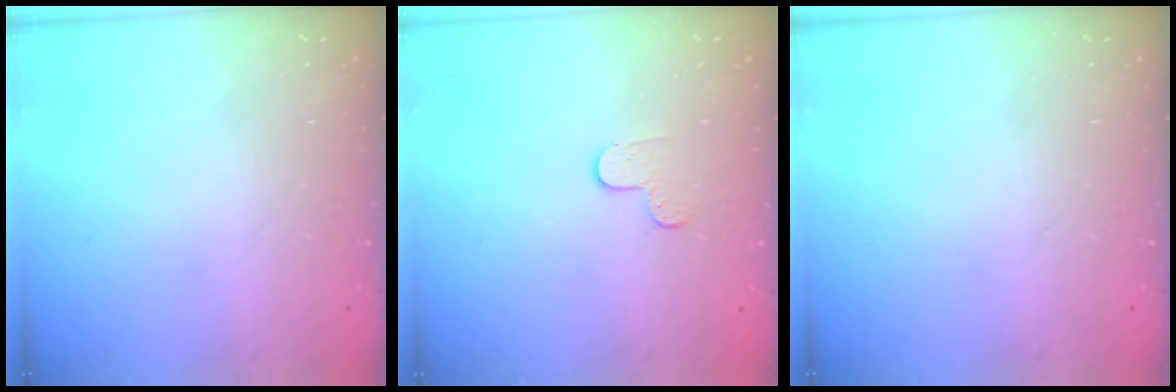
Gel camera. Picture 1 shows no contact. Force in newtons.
{"total": 3.6, "press": 3.6, "slide": 0.4}
{"total": 0.0}